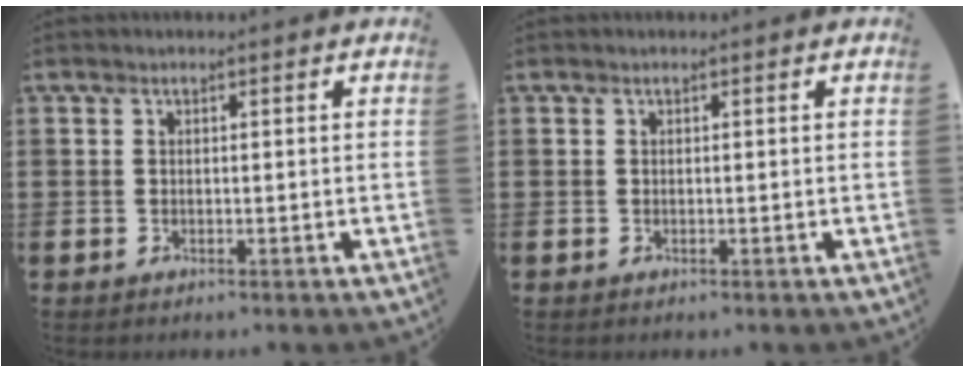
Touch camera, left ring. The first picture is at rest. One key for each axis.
{"total": 0.0}